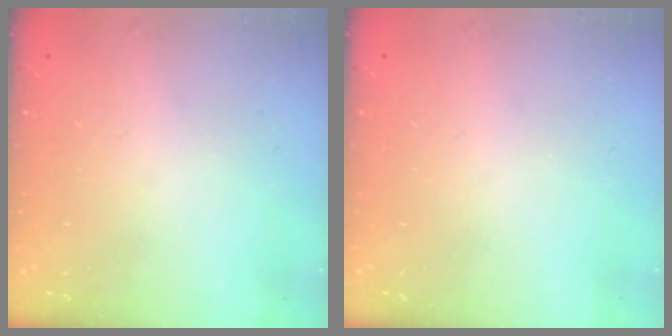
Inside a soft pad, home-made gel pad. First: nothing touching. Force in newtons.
{"total": 0.0}